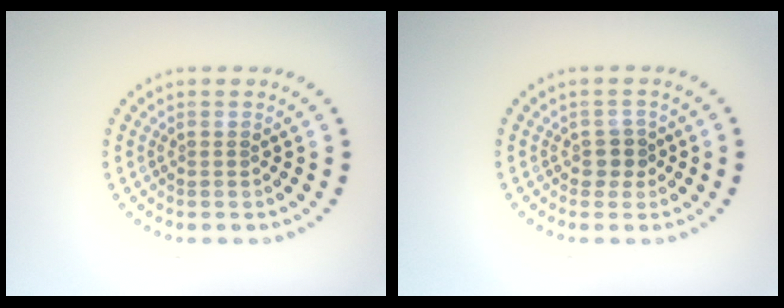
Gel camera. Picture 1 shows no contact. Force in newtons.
{"total": 1.7, "press": 1.4, "slide": 1.0}